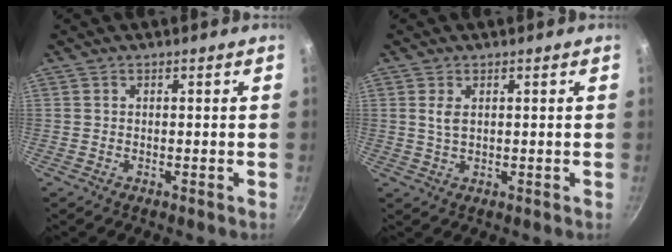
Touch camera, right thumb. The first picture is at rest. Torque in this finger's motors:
{"motor_torque": [-0.57, 0.47, 0.62, -0.15, 0.01]}